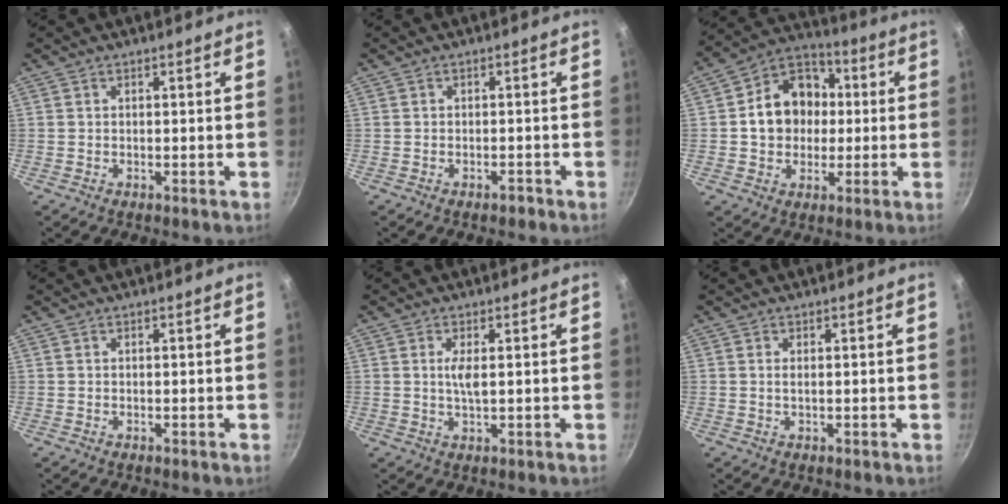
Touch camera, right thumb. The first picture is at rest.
{"total": 1.3, "force": [-1.0, 0.6, 0.6], "torque": [-0.005, 0.014, -0.010]}
{"total": 14.0, "force": [0.7, 11.6, 7.7], "torque": [-0.089, 0.026, -0.001]}
{"total": 0.0}
{"total": 3.0, "force": [0.5, 0.9, 2.8], "torque": [-0.056, -0.002, 0.011]}
{"total": 0.9, "force": [0.1, 0.3, 0.8], "torque": [-0.016, -0.001, 0.002]}